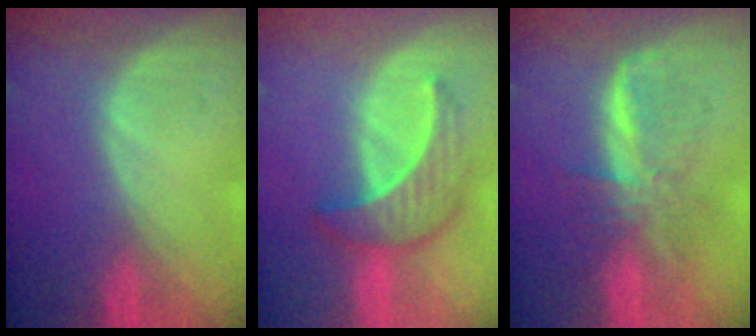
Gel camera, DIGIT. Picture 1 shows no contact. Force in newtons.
{"total": 6.6, "press": 6.5, "slide": 1.0}
{"total": 6.8, "press": 6.4, "slide": 2.3}